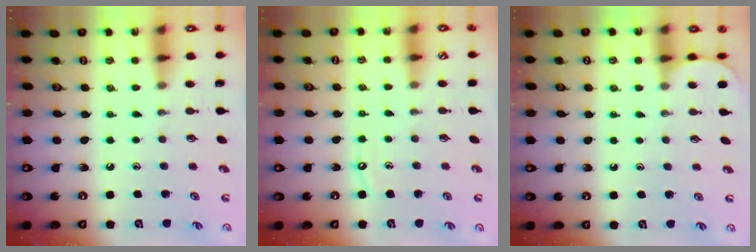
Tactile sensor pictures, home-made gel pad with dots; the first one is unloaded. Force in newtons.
{"total": 3.6, "press": 3.6, "slide": 0.6}
{"total": 0.9, "press": 0.9, "slide": 0.2}